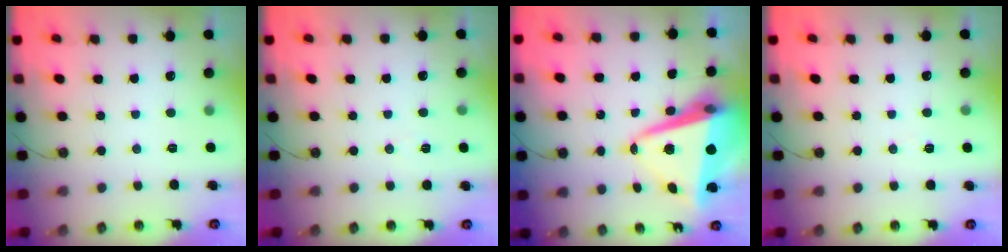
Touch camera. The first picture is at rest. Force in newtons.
{"total": 5.5, "press": 3.3, "slide": 4.4}
{"total": 13.6, "press": 13.5, "slide": 1.6}
{"total": 5.2, "press": 2.9, "slide": 4.2}